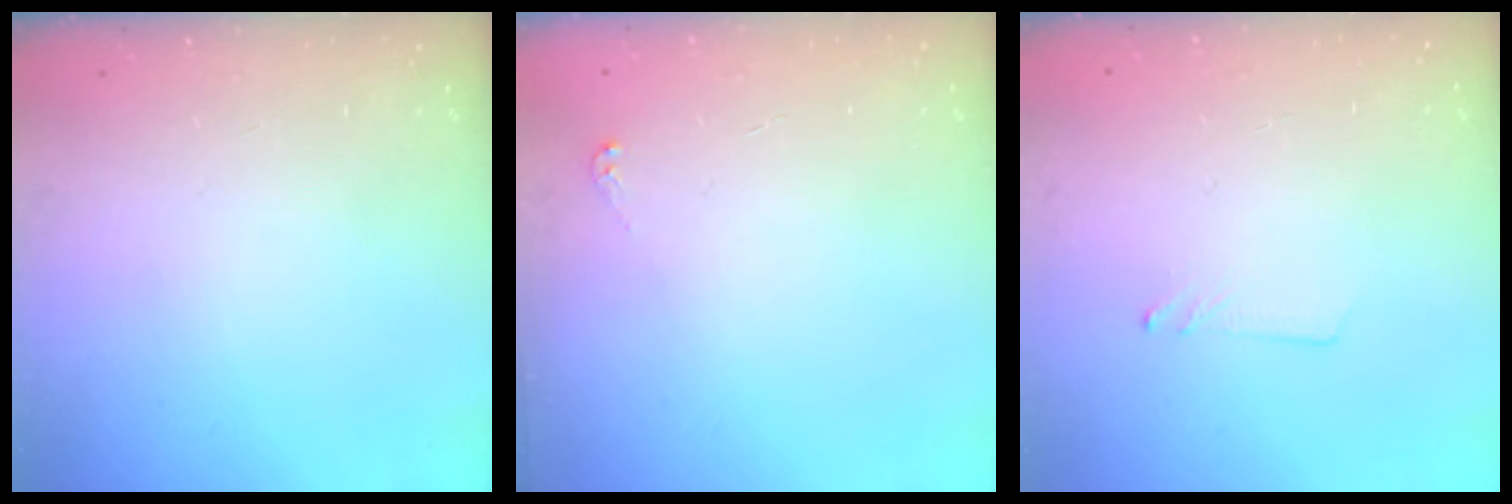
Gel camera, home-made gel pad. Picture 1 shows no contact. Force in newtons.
{"total": 3.7, "press": 3.7, "slide": 0.4}
{"total": 1.6, "press": 1.6, "slide": 0.1}